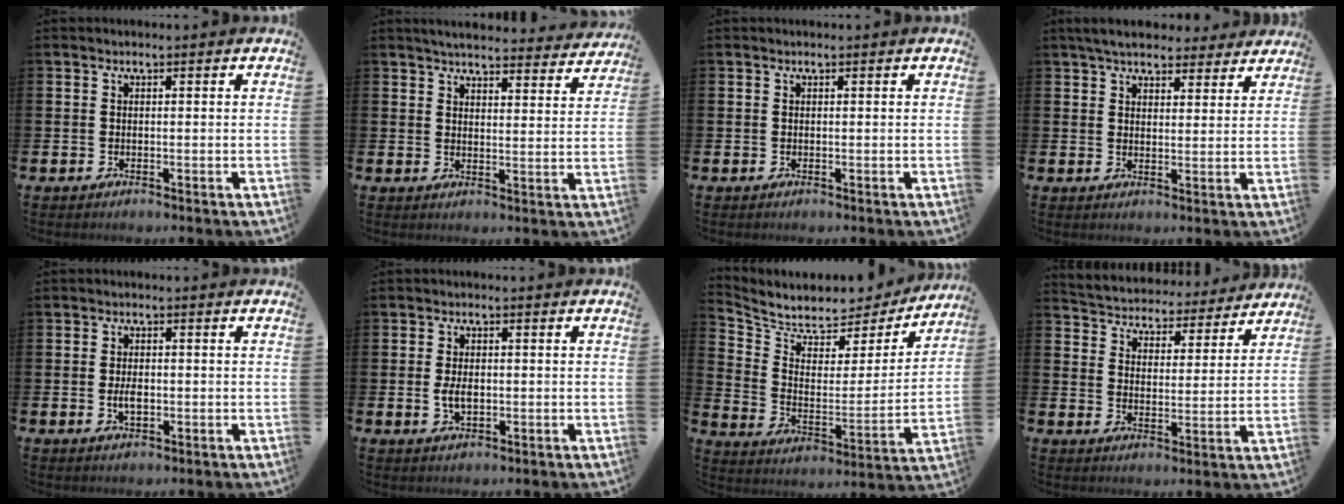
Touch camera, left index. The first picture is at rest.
{"total": 4.7, "force": [4.6, 0.5, 0.8], "torque": [-0.022, -0.033, 0.079]}
{"total": 0.0}
{"total": 5.8, "force": [5.3, 1.7, 1.3], "torque": [-0.035, -0.021, 0.096]}
{"total": 2.4, "force": [-0.4, 1.3, 2.0], "torque": [-0.023, -0.005, -0.010]}
{"total": 2.9, "force": [-0.2, 1.7, 2.3], "torque": [-0.030, 0.000, -0.008]}
{"total": 6.3, "force": [5.7, 2.5, 0.9], "torque": [-0.055, -0.053, 0.094]}
{"total": 4.8, "force": [4.7, 1.3, -0.2], "torque": [-0.015, -0.047, 0.076]}